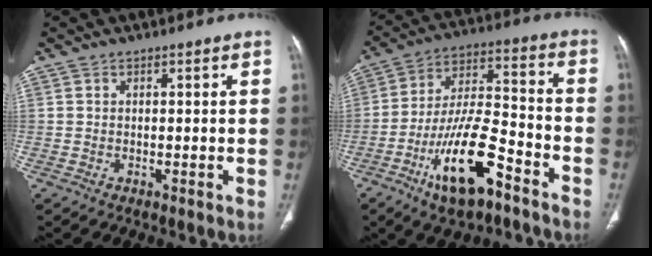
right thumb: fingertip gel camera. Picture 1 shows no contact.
{"total": 16.8, "force": [-9.1, 5.9, 12.8], "torque": [-0.222, 0.064, -0.158]}